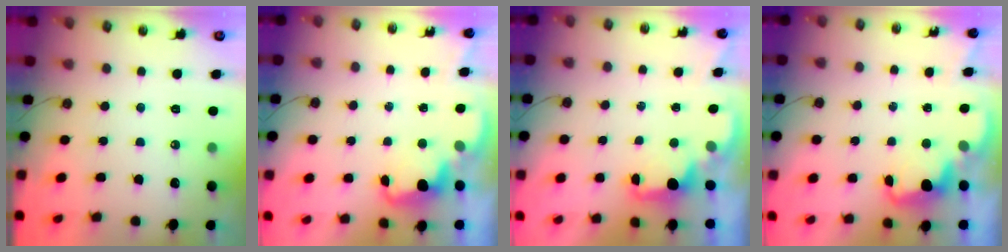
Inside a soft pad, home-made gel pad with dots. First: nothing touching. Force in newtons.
{"total": 2.5, "press": 2.4, "slide": 0.5}
{"total": 1.7, "press": 1.5, "slide": 0.6}
{"total": 2.5, "press": 2.4, "slide": 0.5}